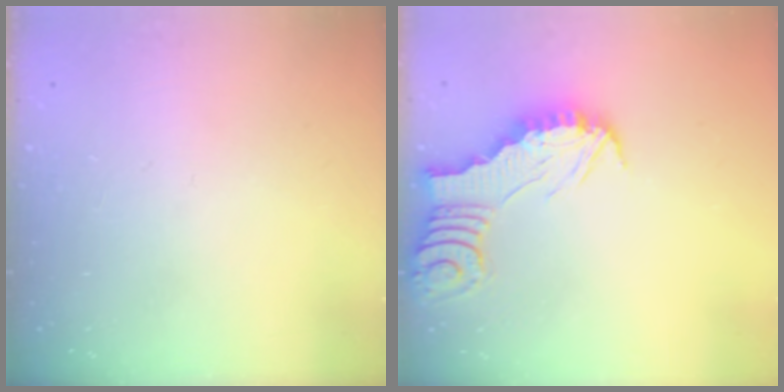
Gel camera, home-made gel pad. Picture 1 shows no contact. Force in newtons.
{"total": 2.5, "press": 2.5, "slide": 0.2}